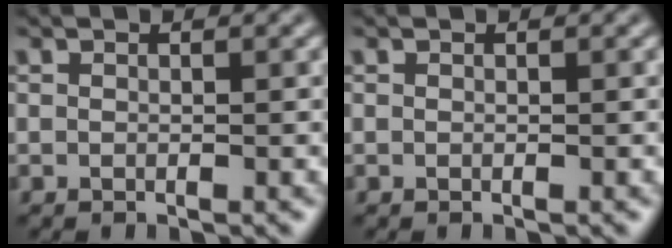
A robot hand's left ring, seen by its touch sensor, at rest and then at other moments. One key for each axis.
{"total": 0.0}